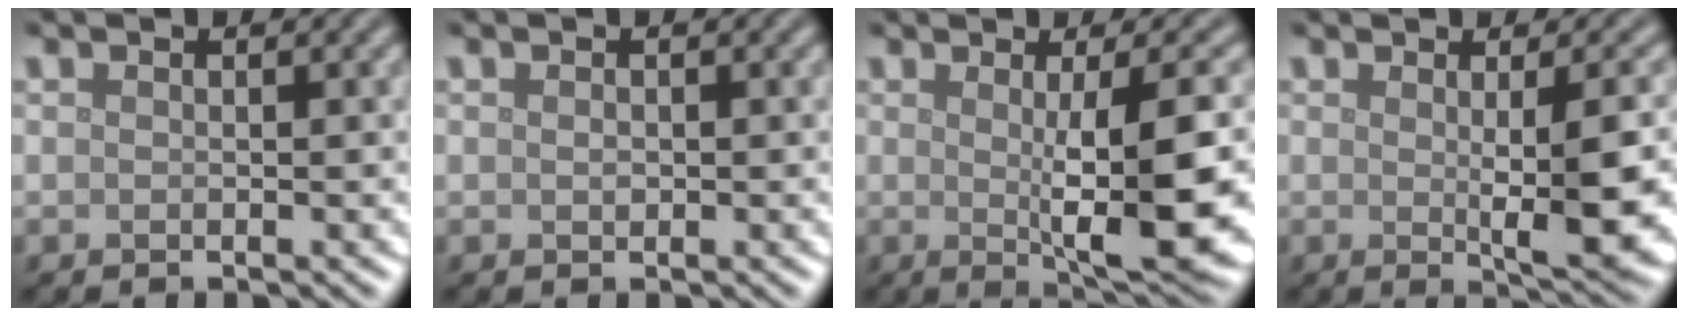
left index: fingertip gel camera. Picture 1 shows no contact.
{"total": 0.5, "force": [0.0, 0.4, 0.4], "torque": [-0.008, -0.001, 0.001]}
{"total": 9.5, "force": [-0.5, 2.0, 9.2], "torque": [-0.124, -0.006, -0.002]}
{"total": 6.7, "force": [-0.4, 1.3, 6.6], "torque": [-0.090, -0.003, -0.001]}